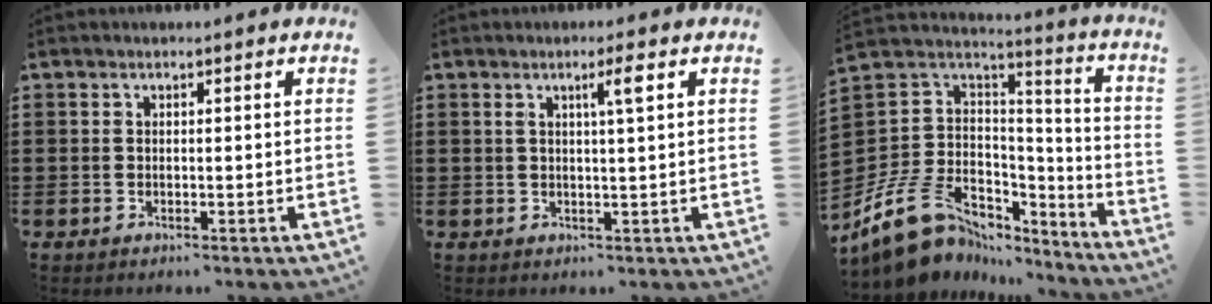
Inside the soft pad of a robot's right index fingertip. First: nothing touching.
{"total": 3.1, "force": [1.2, -0.1, 2.9], "torque": [-0.052, -0.005, 0.015]}
{"total": 12.9, "force": [-6.9, 9.4, 5.4], "torque": [-0.148, 0.022, -0.123]}